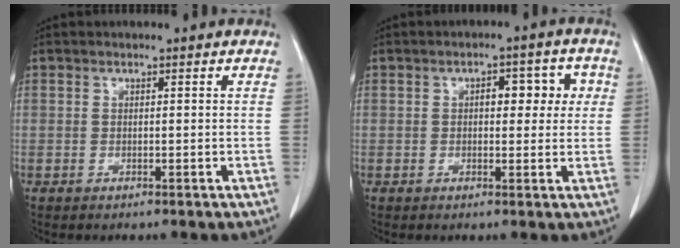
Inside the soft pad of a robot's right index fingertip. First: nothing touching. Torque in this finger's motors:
{"motor_torque": [0.00, 0.13, 0.04, 0.03]}